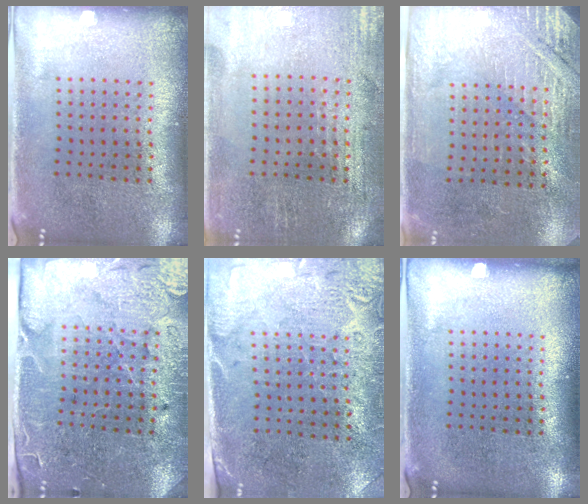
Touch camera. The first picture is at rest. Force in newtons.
{"total": 0.6, "press": 0.5, "slide": 0.3}
{"total": 2.8, "press": 2.7, "slide": 0.8}
{"total": 3.6, "press": 3.6, "slide": 0.6}
{"total": 2.7, "press": 2.4, "slide": 1.3}
{"total": 0.0}